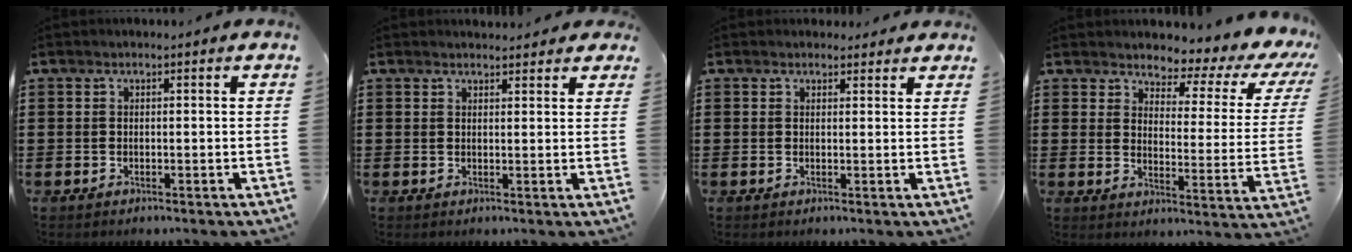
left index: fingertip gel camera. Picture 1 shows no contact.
{"total": 1.7, "force": [1.6, 0.4, 0.3], "torque": [-0.002, 0.000, 0.030]}
{"total": 1.3, "force": [1.2, 0.6, 0.2], "torque": [0.002, 0.001, 0.021]}
{"total": 3.6, "force": [3.1, 1.2, 1.4], "torque": [-0.044, -0.030, 0.043]}